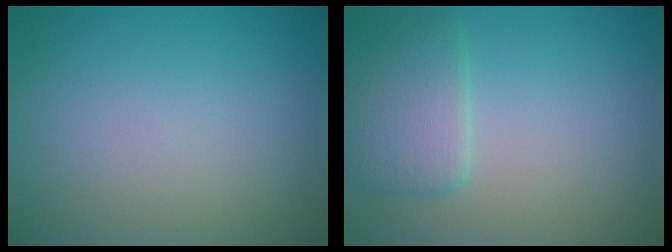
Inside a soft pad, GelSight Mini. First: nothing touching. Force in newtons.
{"total": 3.4, "press": 3.4, "slide": 0.4}